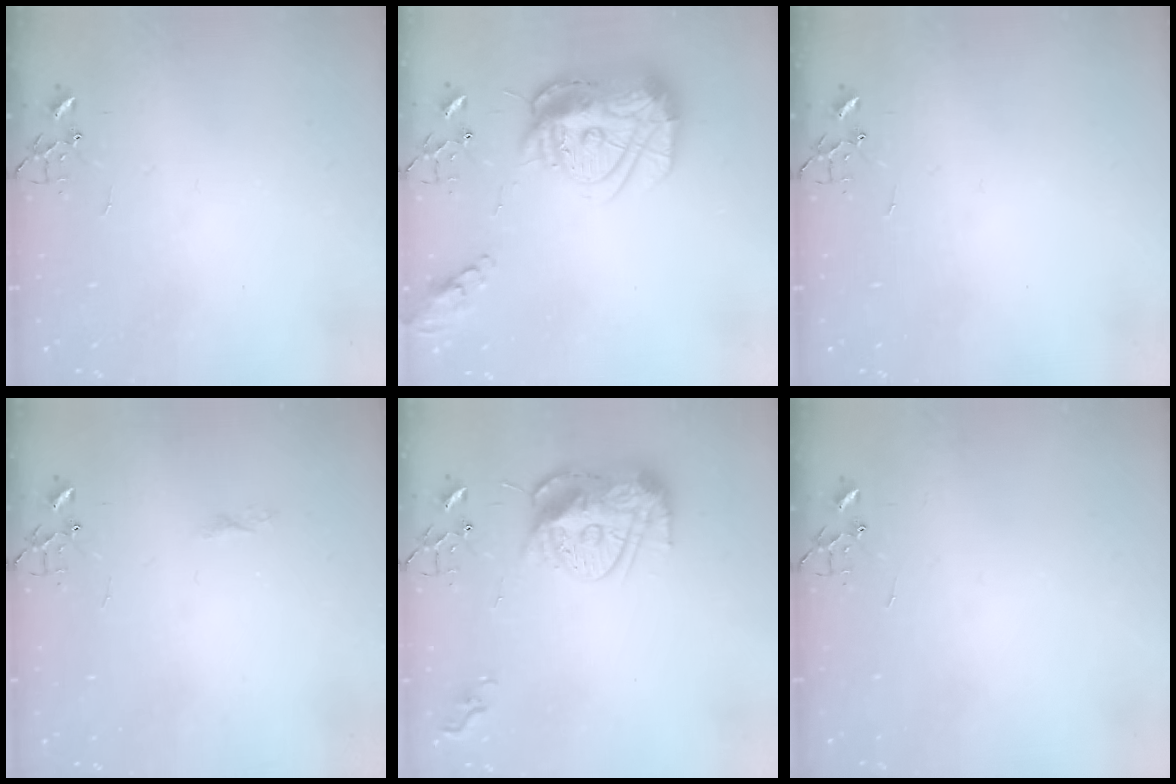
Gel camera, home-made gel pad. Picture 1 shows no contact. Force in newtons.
{"total": 18.8, "press": 18.8, "slide": 1.8}
{"total": 0.0}
{"total": 3.6, "press": 3.5, "slide": 0.5}
{"total": 14.8, "press": 14.7, "slide": 1.4}
{"total": 0.0}